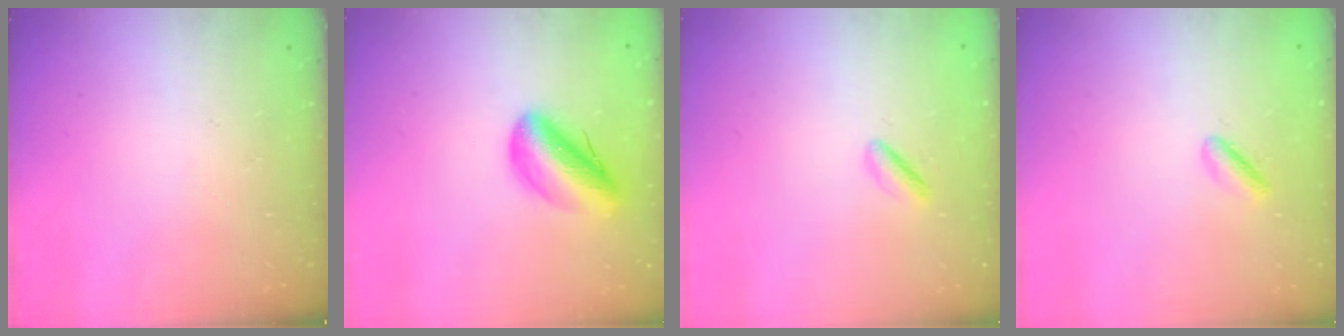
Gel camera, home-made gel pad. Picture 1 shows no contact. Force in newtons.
{"total": 10.2, "press": 10.1, "slide": 1.6}
{"total": 1.1, "press": 0.8, "slide": 0.8}
{"total": 1.6, "press": 1.5, "slide": 0.5}